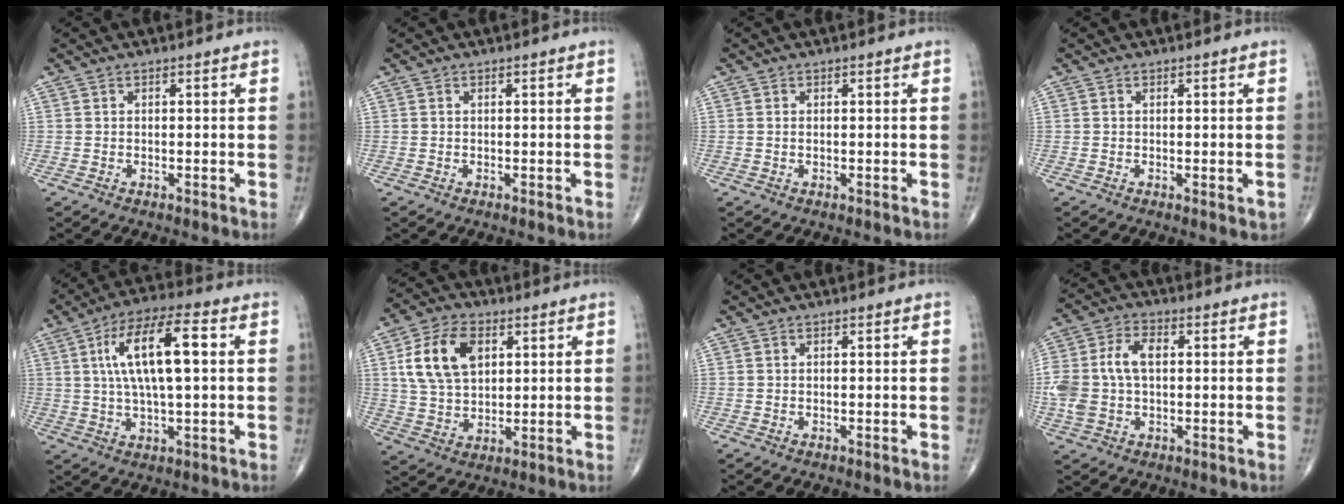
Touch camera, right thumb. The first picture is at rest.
{"total": 0.0}
{"total": 0.0}
{"total": 1.4, "force": [-0.2, 0.6, 1.3], "torque": [-0.017, -0.004, -0.001]}
{"total": 15.0, "force": [2.9, 4.8, 13.9], "torque": [-0.256, 0.018, 0.047]}
{"total": 12.5, "force": [3.8, 8.1, 8.8], "torque": [-0.149, -0.002, 0.071]}
{"total": 0.0}
{"total": 11.0, "force": [0.6, 6.9, 8.5], "torque": [-0.190, 0.023, 0.014]}